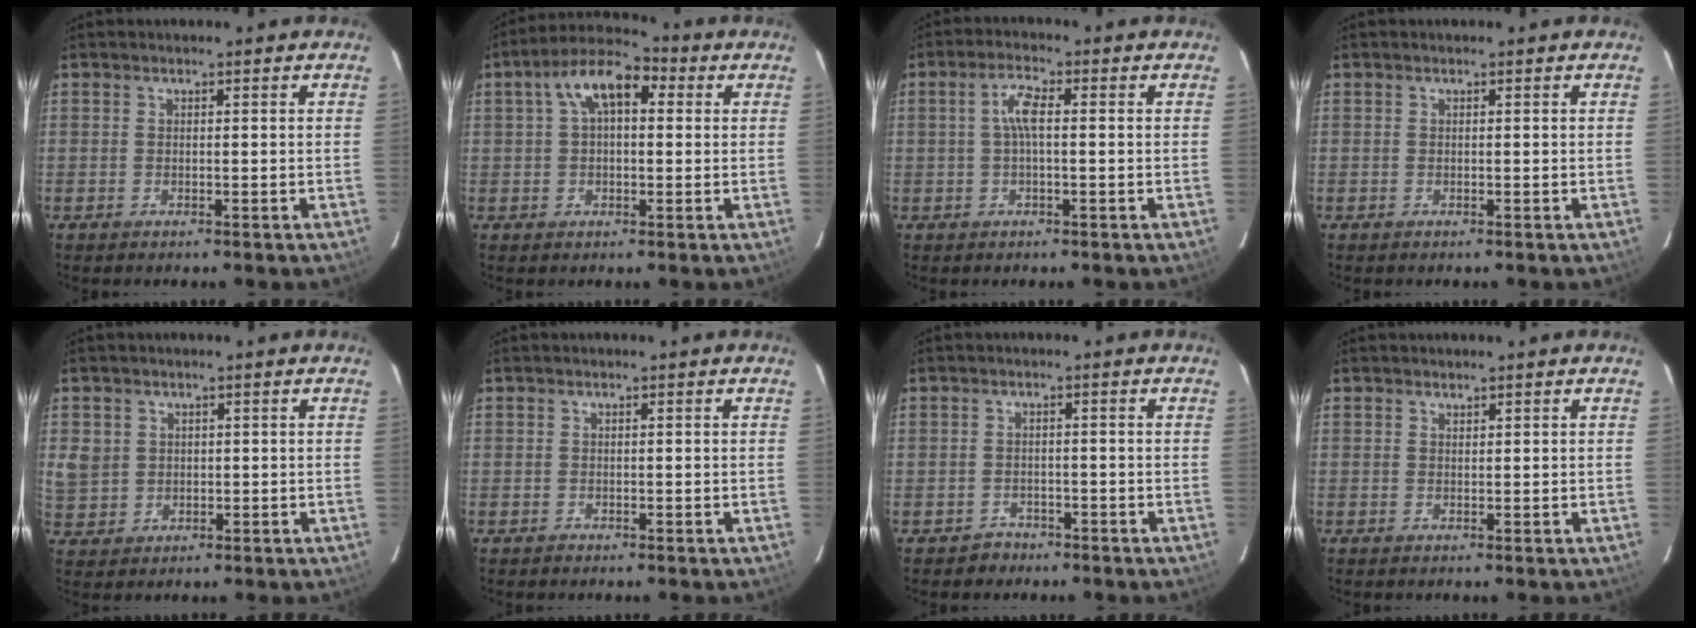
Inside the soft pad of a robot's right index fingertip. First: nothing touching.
{"total": 9.3, "force": [2.6, 5.0, 7.5], "torque": [-0.136, 0.036, 0.037]}
{"total": 3.9, "force": [0.2, 1.1, 3.7], "torque": [-0.076, 0.009, 0.004]}
{"total": 0.0}
{"total": 6.1, "force": [1.1, 5.6, 2.1], "torque": [-0.045, 0.004, 0.032]}
{"total": 0.7, "force": [-0.3, 0.7, -0.1], "torque": [0.002, 0.003, -0.003]}
{"total": 3.0, "force": [-1.8, 2.3, -0.4], "torque": [0.001, 0.015, -0.027]}
{"total": 0.6, "force": [0.6, 0.2, 0.0], "torque": [-0.001, 0.000, 0.012]}